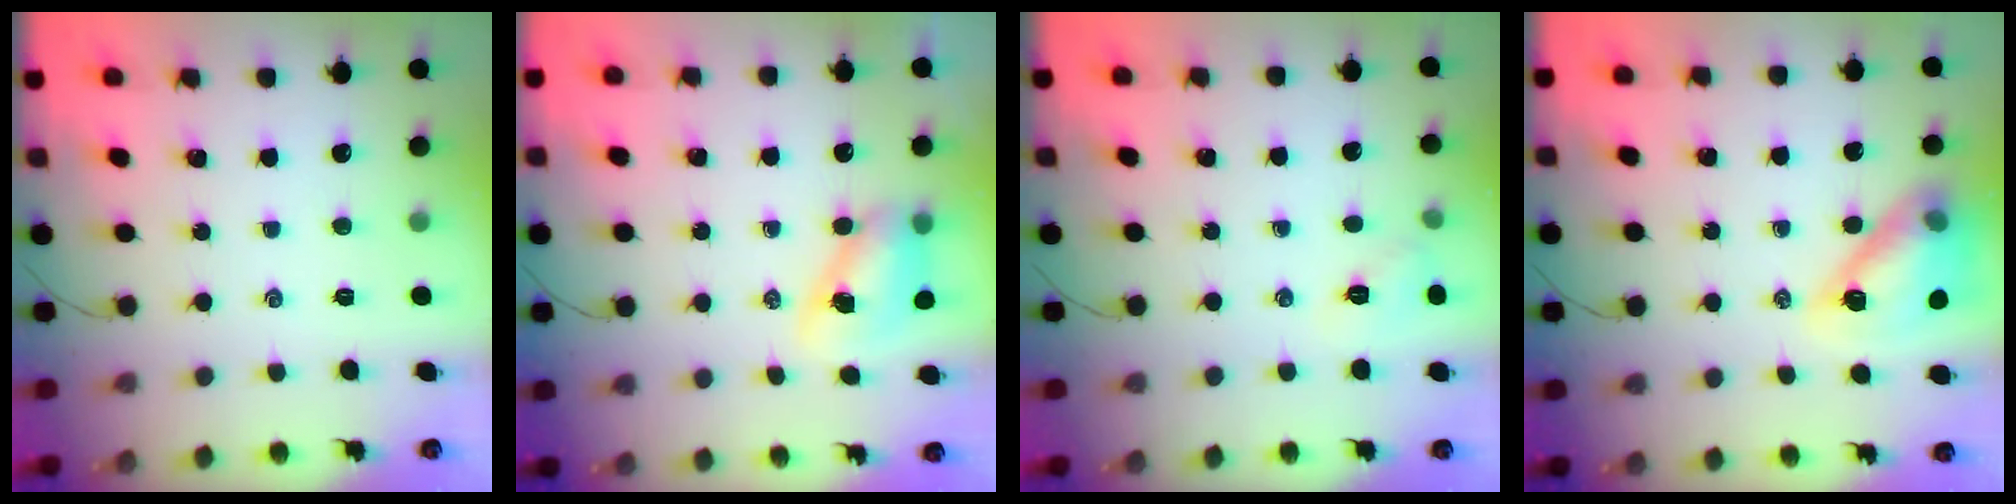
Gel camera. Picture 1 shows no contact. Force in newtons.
{"total": 8.1, "press": 8.0, "slide": 1.3}
{"total": 5.8, "press": 5.6, "slide": 1.3}
{"total": 14.4, "press": 13.8, "slide": 4.1}